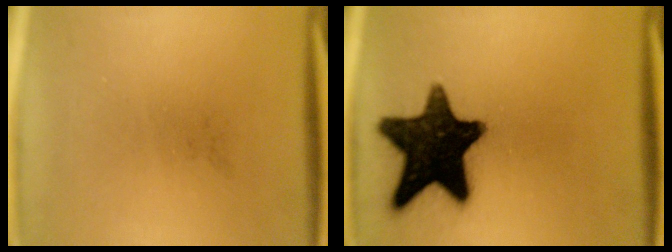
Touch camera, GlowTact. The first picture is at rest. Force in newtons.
{"total": 17.6}